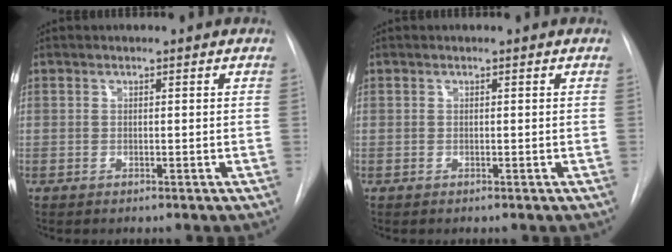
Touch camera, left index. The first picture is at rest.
{"total": 0.0}